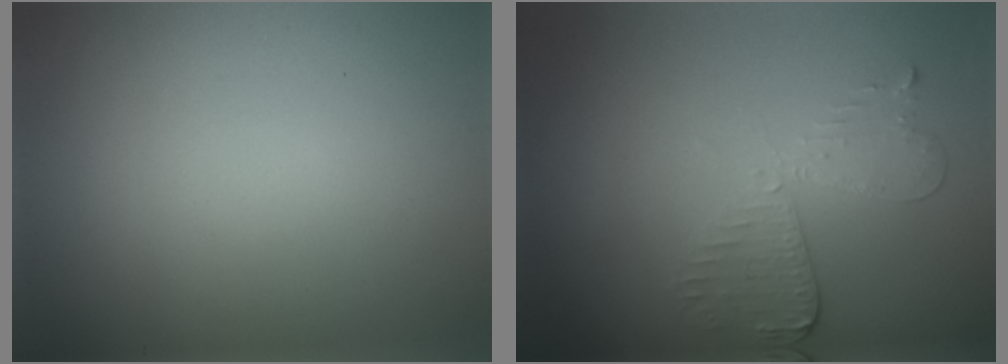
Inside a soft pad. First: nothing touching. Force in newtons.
{"total": 2.9, "press": 2.6, "slide": 1.4}